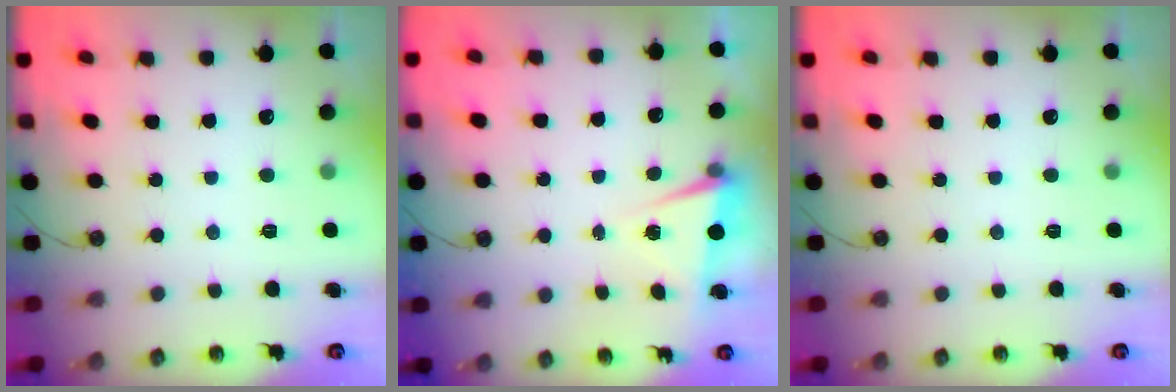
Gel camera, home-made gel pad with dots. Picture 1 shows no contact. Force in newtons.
{"total": 1.9, "press": 1.4, "slide": 1.3}
{"total": 0.0}